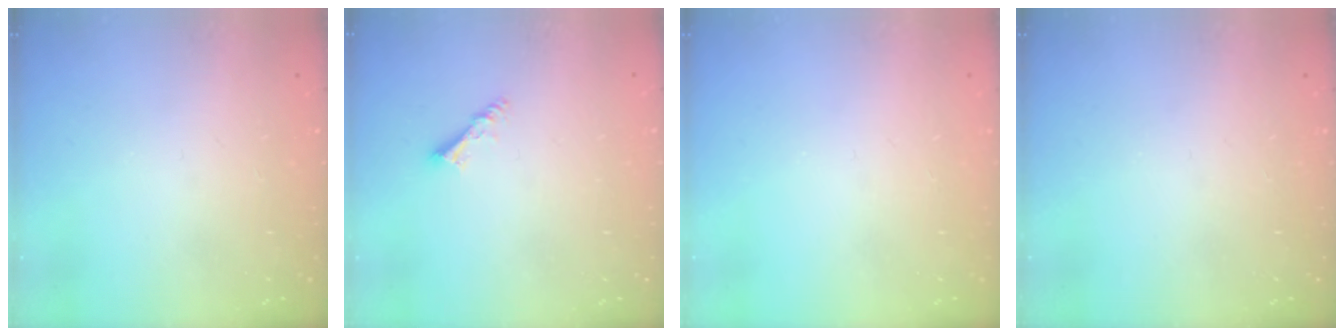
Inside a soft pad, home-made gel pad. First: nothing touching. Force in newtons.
{"total": 3.9, "press": 3.9, "slide": 0.3}
{"total": 0.0}
{"total": 0.0}